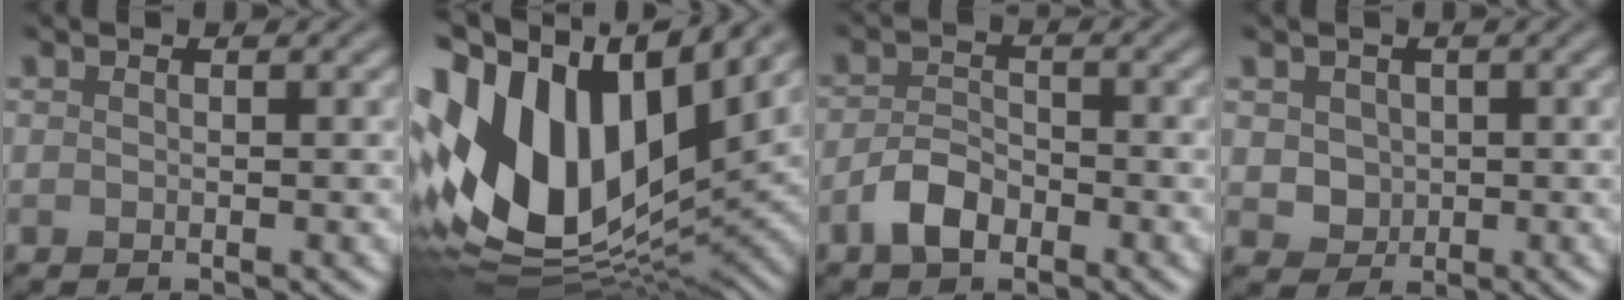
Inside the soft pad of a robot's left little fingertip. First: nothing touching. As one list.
[{"total": 17.5, "force": [3.3, 10.4, 13.6], "torque": [-0.286, 0.013, 0.053]}, {"total": 3.1, "force": [-1.8, 1.7, 1.8], "torque": [-0.036, 0.005, -0.038]}, {"total": 2.6, "force": [0.5, 2.3, 1.1], "torque": [-0.024, 0.001, 0.016]}]